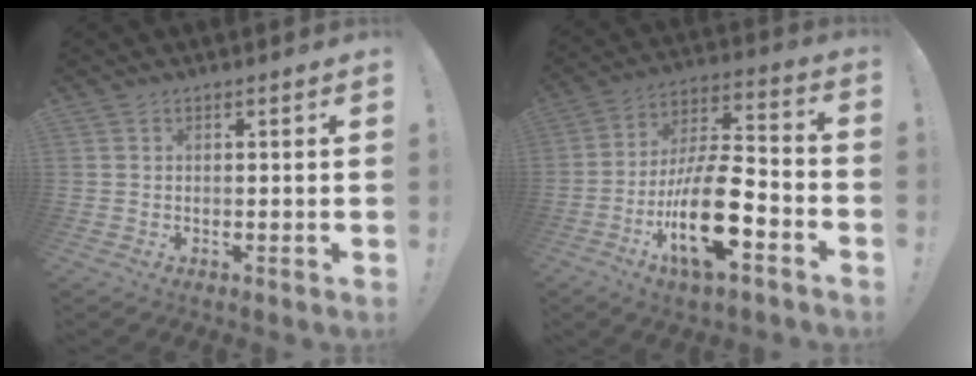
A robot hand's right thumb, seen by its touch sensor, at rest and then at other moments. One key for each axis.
{"total": 20.7, "fx": -8.3, "fy": 7.8, "fz": 17.3, "tx": -0.325, "ty": 0.047, "tz": -0.131}